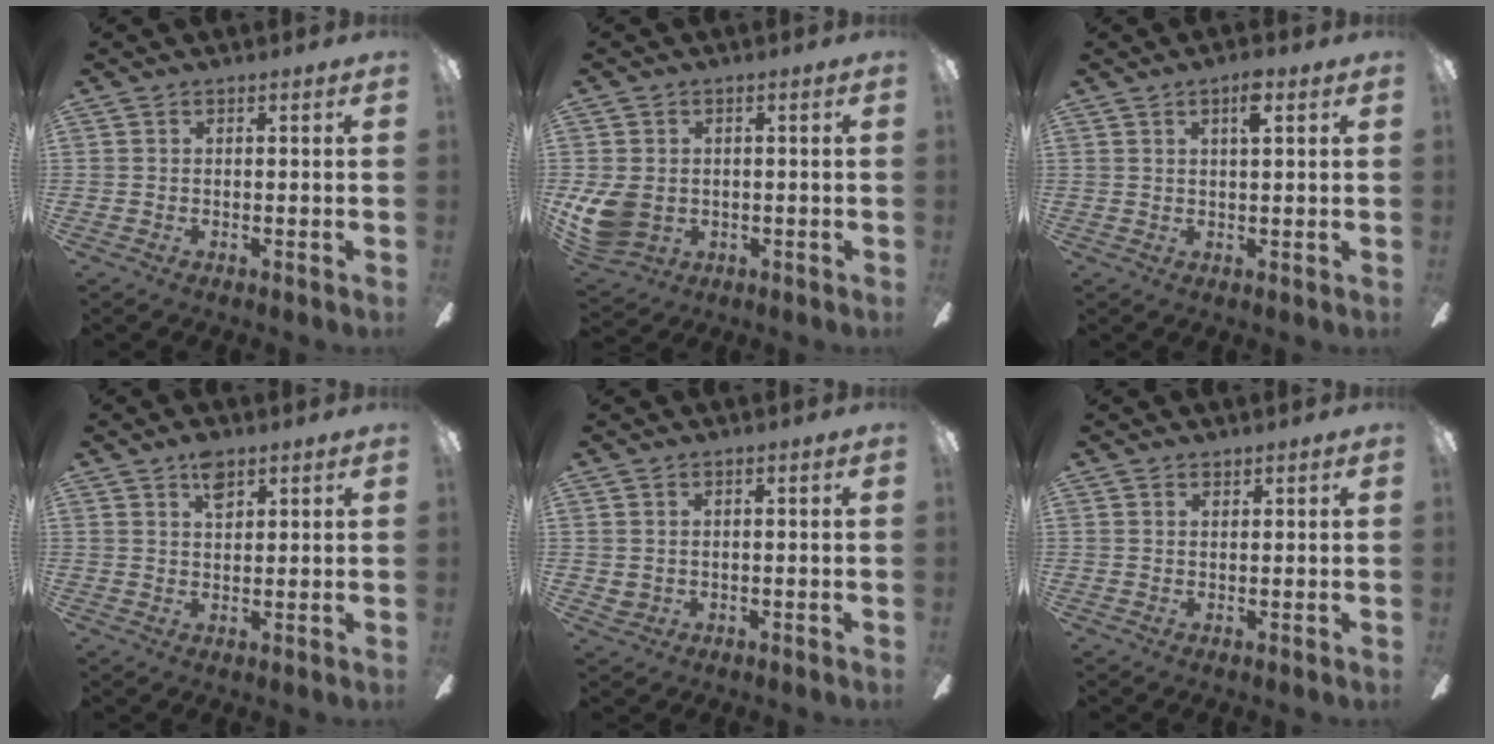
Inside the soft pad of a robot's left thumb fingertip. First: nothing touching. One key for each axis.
{"total": 9.3, "fx": -0.8, "fy": 7.5, "fz": 5.4, "tx": -0.123, "ty": 0.008, "tz": -0.009}
{"total": 3.8, "fx": 2.2, "fy": 0.7, "fz": 3.0, "tx": -0.051, "ty": -0.002, "tz": 0.031}
{"total": 4.4, "fx": 2.8, "fy": 2.2, "fz": 2.7, "tx": -0.044, "ty": -0.002, "tz": 0.047}
{"total": 1.5, "fx": 0.7, "fy": 1.3, "fz": 0.4, "tx": -0.010, "ty": 0.003, "tz": 0.013}
{"total": 0.9, "fx": 0.9, "fy": 0.3, "fz": 0.2, "tx": -0.005, "ty": 0.000, "tz": 0.017}